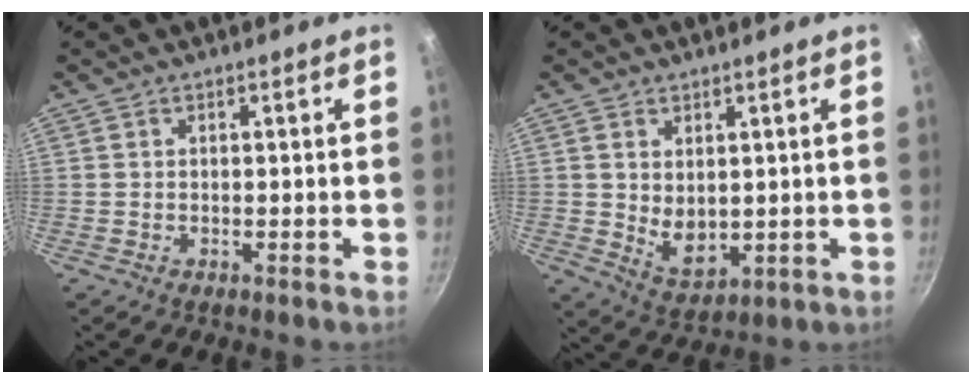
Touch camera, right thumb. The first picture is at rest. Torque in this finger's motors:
{"motor_torque": [-0.74, 0.41, 0.21, 0.21, 0.04]}